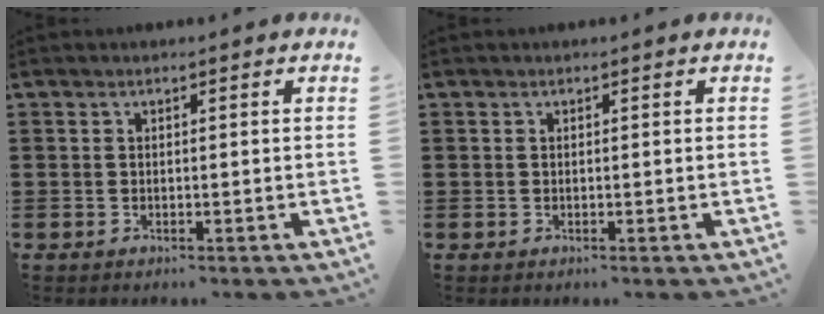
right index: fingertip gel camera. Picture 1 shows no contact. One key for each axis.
{"total": 0.0}